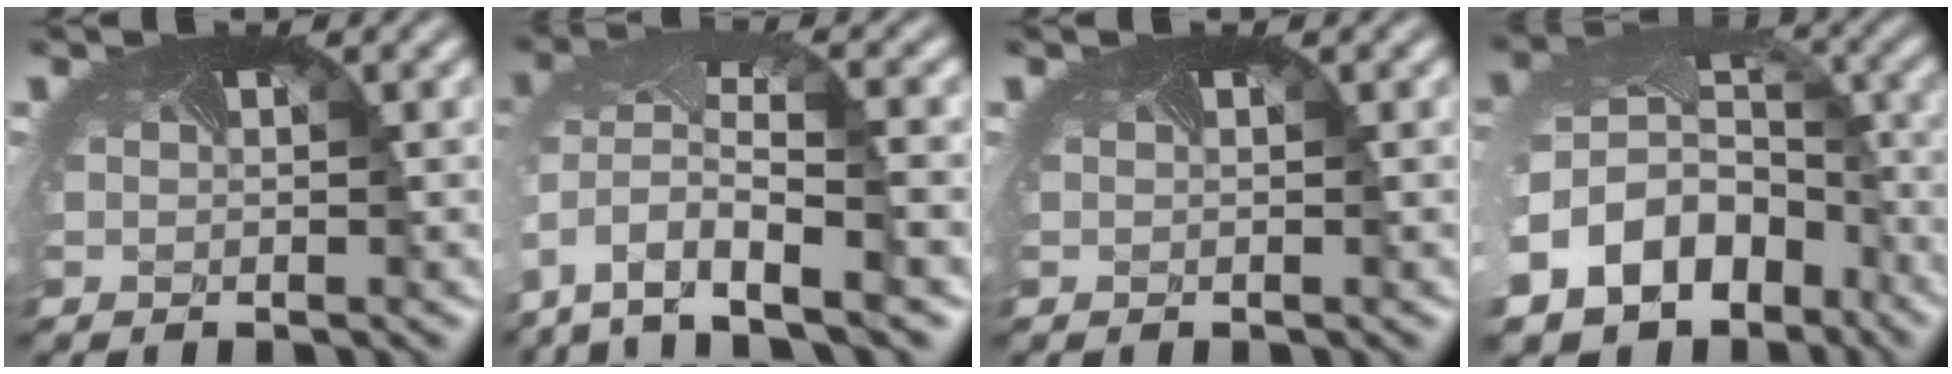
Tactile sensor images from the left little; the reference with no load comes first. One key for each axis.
{"total": 10.5, "fx": -4.3, "fy": 5.4, "fz": 7.9, "tx": -0.195, "ty": -0.024, "tz": -0.051}
{"total": 0.0}
{"total": 17.3, "fx": -8.1, "fy": 13.8, "fz": 6.6, "tx": -0.175, "ty": -0.061, "tz": -0.119}